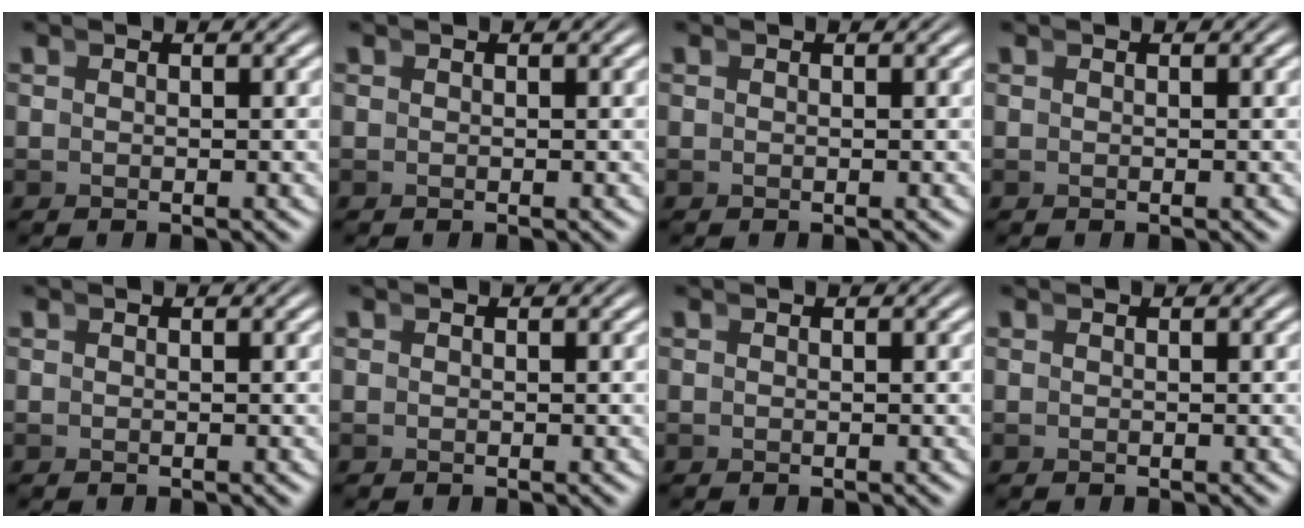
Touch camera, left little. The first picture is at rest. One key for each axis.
{"total": 0.0}
{"total": 0.0}
{"total": 0.0}
{"total": 0.0}
{"total": 0.0}
{"total": 0.0}
{"total": 0.0}